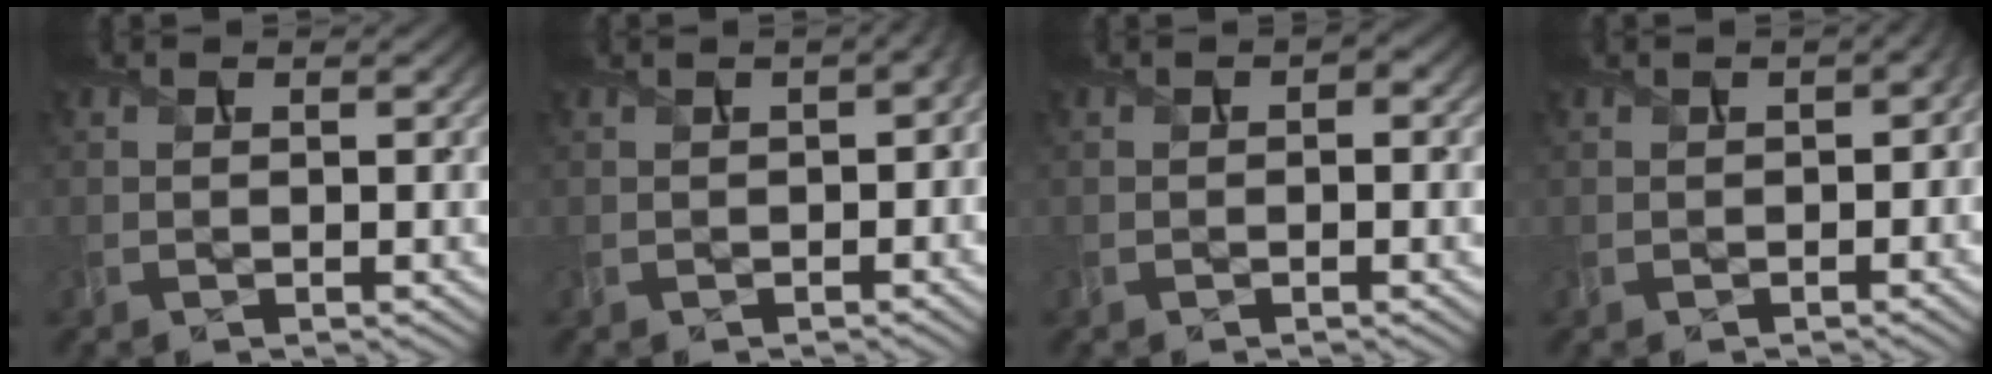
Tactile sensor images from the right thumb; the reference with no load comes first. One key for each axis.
{"total": 3.5, "fx": -0.2, "fy": 1.8, "fz": 3.0, "tx": -0.040, "ty": -0.003, "tz": 0.002}
{"total": 1.3, "fx": 0.1, "fy": 0.9, "fz": 1.0, "tx": -0.017, "ty": -0.002, "tz": 0.003}
{"total": 2.6, "fx": -0.5, "fy": 1.6, "fz": 2.0, "tx": -0.031, "ty": -0.005, "tz": -0.003}